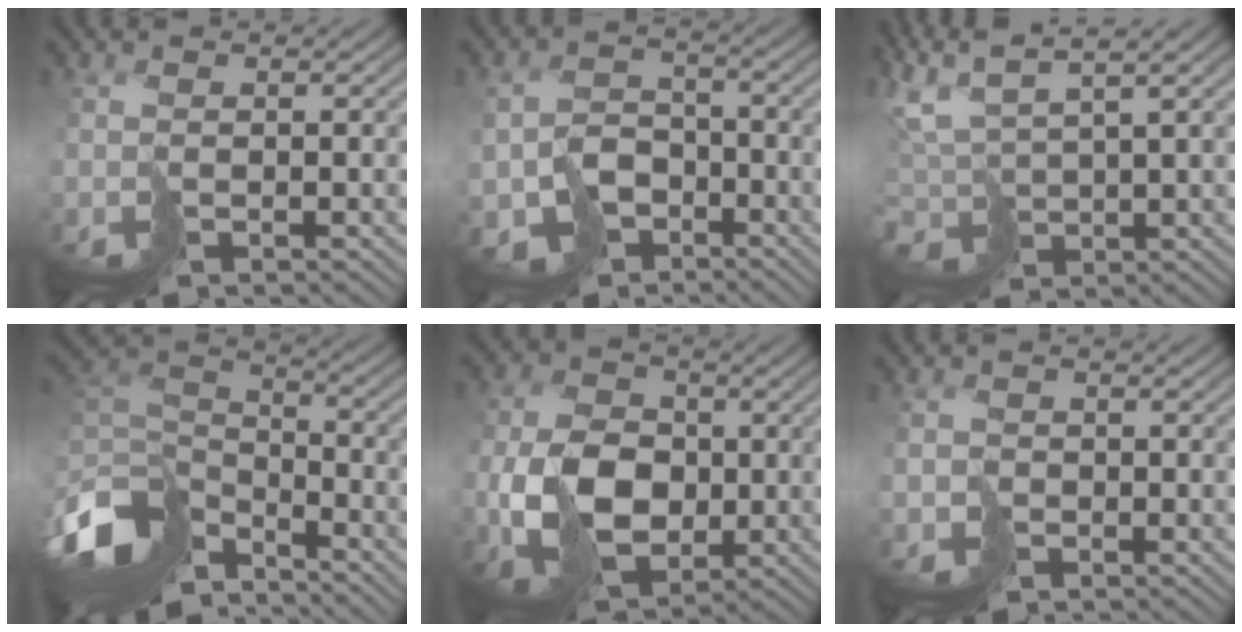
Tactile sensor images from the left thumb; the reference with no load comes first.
{"total": 4.9, "force": [-2.5, 4.1, 0.9], "torque": [-0.017, -0.006, -0.045]}
{"total": 6.7, "force": [5.6, 1.6, 3.3], "torque": [-0.091, 0.028, 0.117]}
{"total": 10.8, "force": [-5.8, 6.8, 6.0], "torque": [-0.185, -0.004, -0.103]}
{"total": 10.1, "force": [-1.5, 7.7, 6.4], "torque": [-0.159, -0.017, -0.028]}
{"total": 1.5, "force": [-0.8, 1.2, -0.4], "torque": [0.008, -0.005, -0.018]}